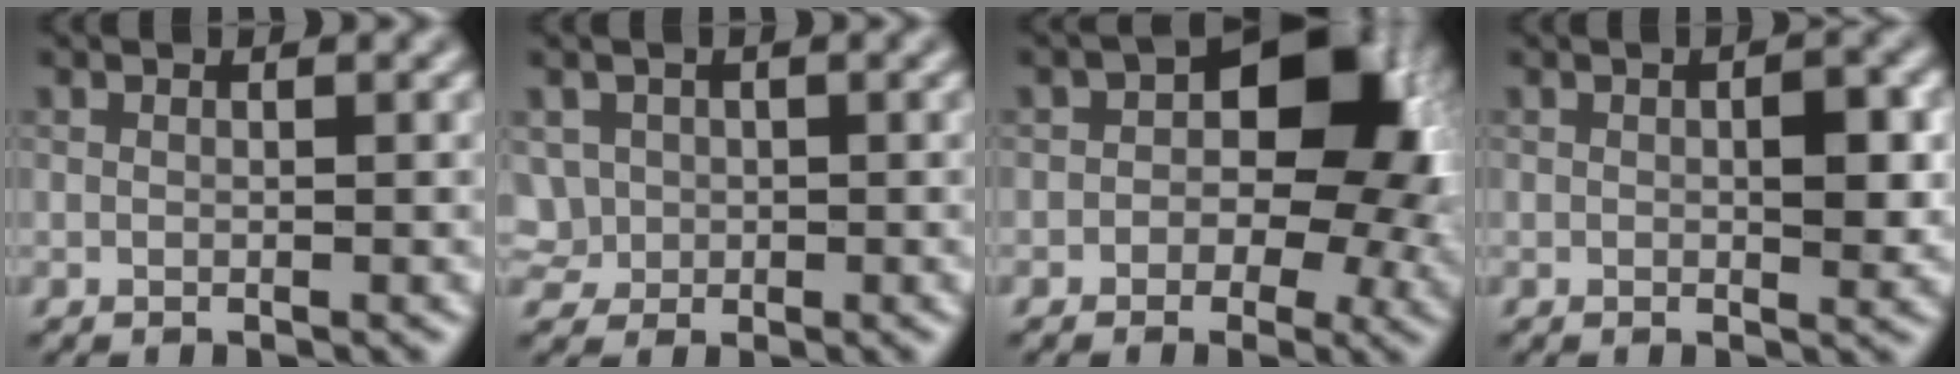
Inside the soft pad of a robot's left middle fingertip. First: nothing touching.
{"total": 1.3, "force": [-0.3, 1.3, 0.0], "torque": [-0.016, 0.003, 0.014]}
{"total": 8.3, "force": [0.5, 5.3, 6.4], "torque": [-0.074, 0.013, 0.009]}
{"total": 2.3, "force": [0.1, 0.4, 2.2], "torque": [-0.043, 0.007, 0.016]}